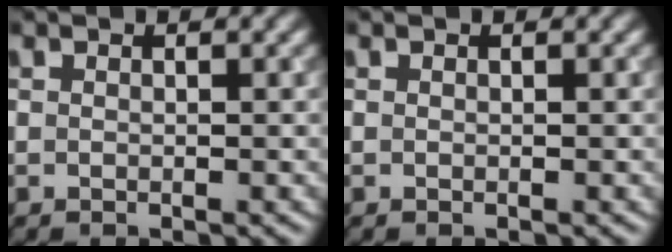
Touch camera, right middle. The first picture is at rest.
{"total": 0.0}